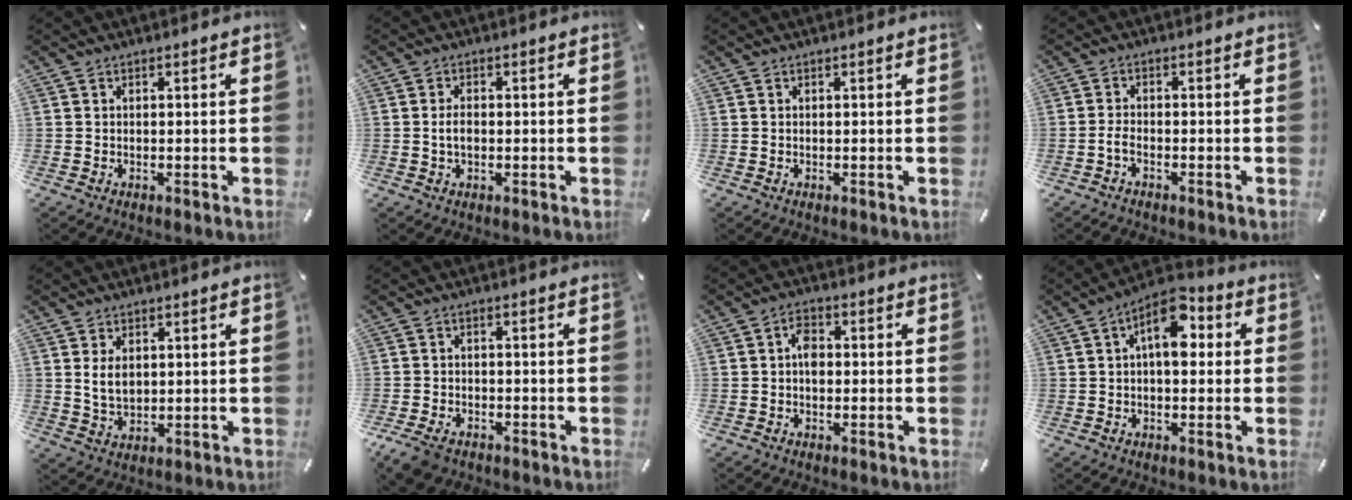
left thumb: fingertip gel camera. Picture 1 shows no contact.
{"total": 2.7, "force": [-0.2, 1.5, 2.2], "torque": [-0.050, 0.001, -0.008]}
{"total": 0.0}
{"total": 2.1, "force": [-1.4, 0.7, 1.4], "torque": [-0.033, 0.004, -0.029]}
{"total": 5.0, "force": [1.4, 3.5, 3.3], "torque": [-0.075, -0.003, 0.022]}
{"total": 4.6, "force": [-3.2, 2.7, 2.0], "torque": [-0.057, 0.009, -0.064]}
{"total": 3.9, "force": [-0.2, 2.7, 2.8], "torque": [-0.043, 0.007, -0.004]}
{"total": 9.4, "force": [2.5, 5.1, 7.5], "torque": [-0.102, -0.010, 0.040]}